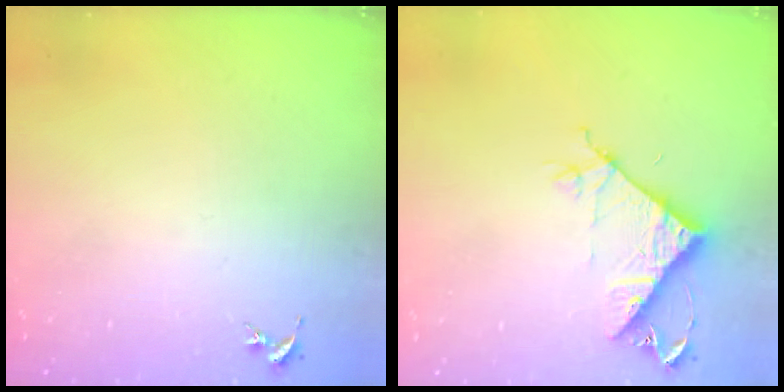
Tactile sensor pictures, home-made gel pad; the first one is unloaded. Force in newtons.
{"total": 8.1, "press": 8.1, "slide": 0.5}